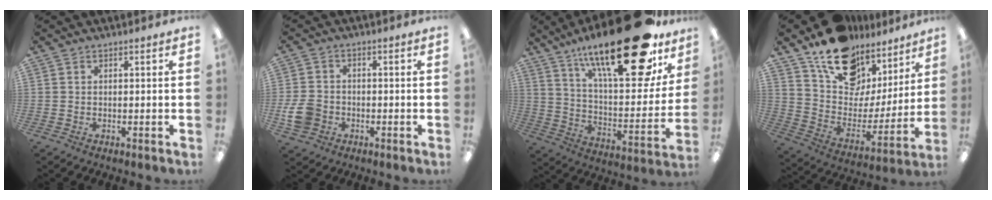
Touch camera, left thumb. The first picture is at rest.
{"total": 7.2, "force": [-2.1, 5.8, 3.6], "torque": [-0.076, 0.012, -0.040]}
{"total": 30.2, "force": [19.9, 9.7, 20.6], "torque": [-0.309, -0.124, 0.321]}
{"total": 17.1, "force": [12.7, 9.6, 6.3], "torque": [-0.117, -0.091, 0.230]}